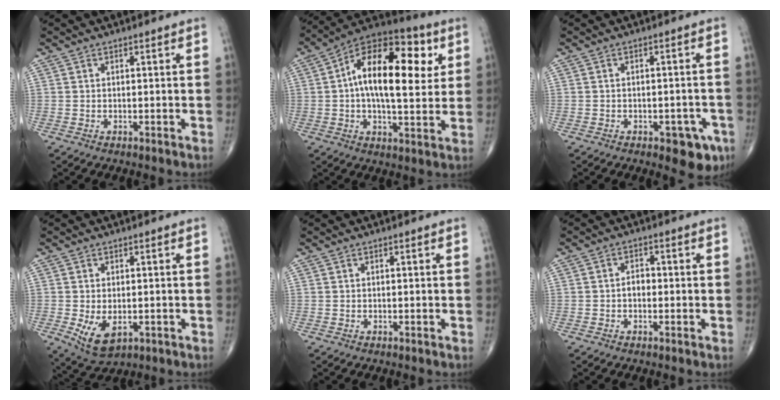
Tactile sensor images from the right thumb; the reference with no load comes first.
{"total": 20.5, "force": [4.0, 9.9, 17.5], "torque": [-0.249, 0.015, 0.047]}
{"total": 6.1, "force": [-3.1, 2.9, 4.4], "torque": [-0.032, 0.012, -0.033]}
{"total": 6.6, "force": [-1.5, 3.8, 5.2], "torque": [-0.088, -0.013, -0.013]}
{"total": 0.0}
{"total": 2.1, "force": [-0.4, 1.5, 1.4], "torque": [-0.014, 0.008, -0.012]}